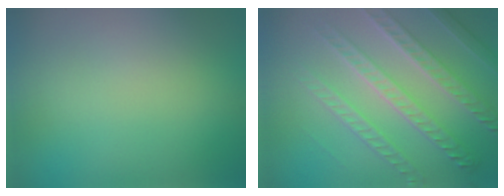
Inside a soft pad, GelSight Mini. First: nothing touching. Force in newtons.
{"total": 5.1, "press": 4.9, "slide": 1.7}